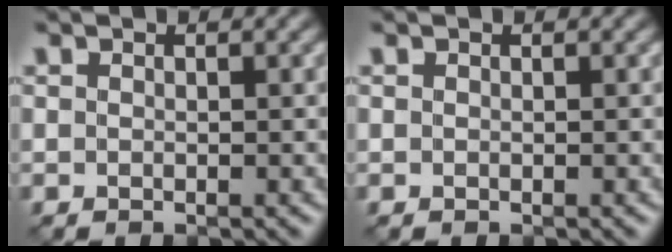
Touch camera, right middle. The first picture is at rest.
{"total": 0.0}